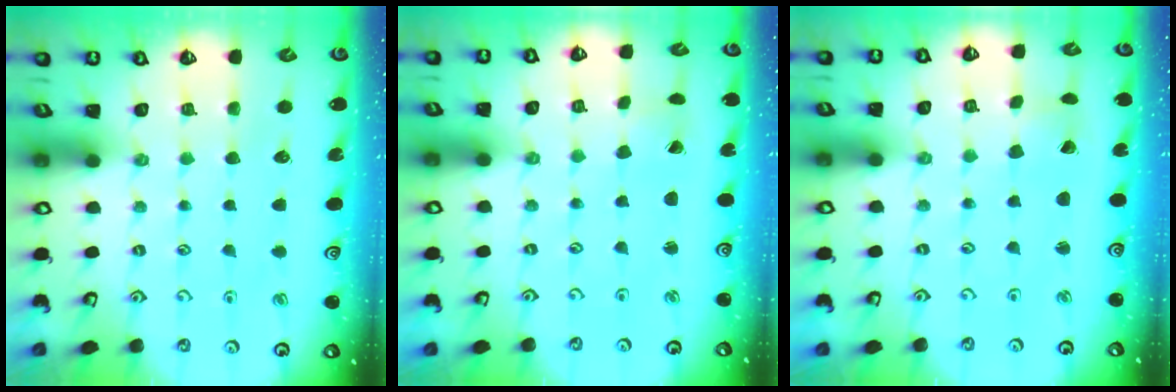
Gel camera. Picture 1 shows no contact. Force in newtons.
{"total": 0.8, "press": 0.8, "slide": 0.0}
{"total": 2.1, "press": 2.1, "slide": 0.3}